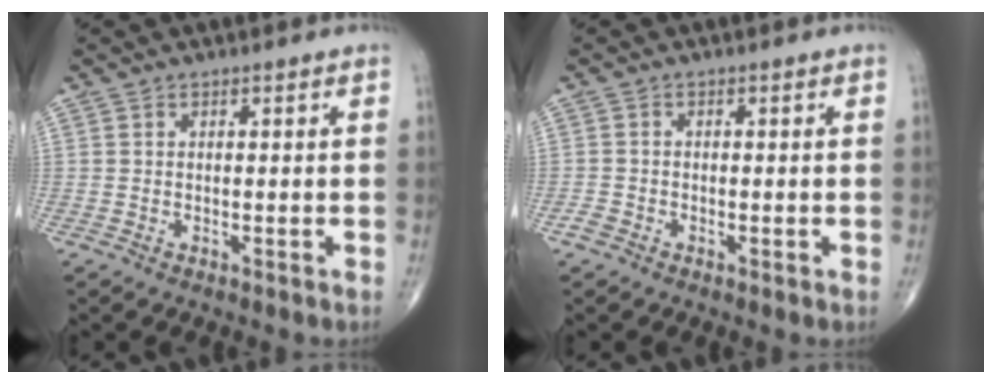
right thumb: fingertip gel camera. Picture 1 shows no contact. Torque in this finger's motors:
{"motor_torque": [0.53, -0.30, -0.06, -0.31, -0.01]}